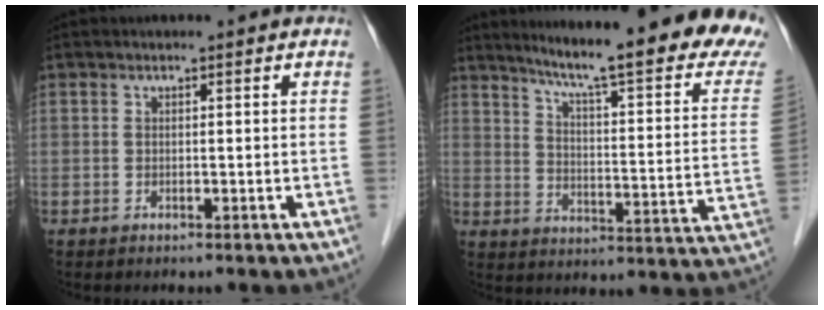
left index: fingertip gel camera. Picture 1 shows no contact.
{"total": 24.6, "force": [20.5, 0.8, 13.5], "torque": [-0.189, -0.066, 0.256]}